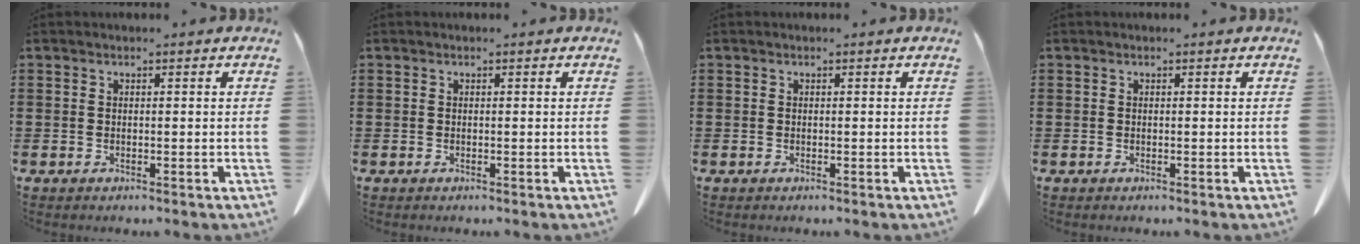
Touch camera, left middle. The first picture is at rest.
{"total": 0.0}
{"total": 0.0}
{"total": 0.0}